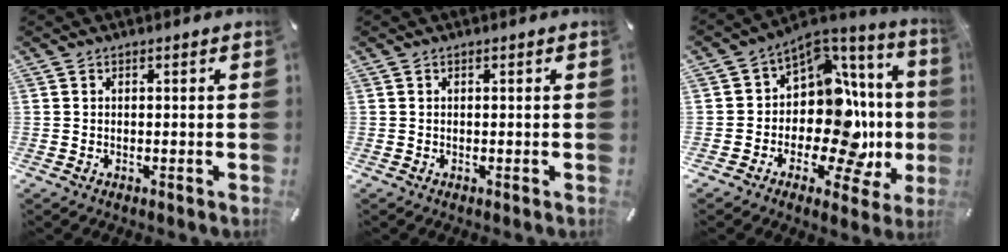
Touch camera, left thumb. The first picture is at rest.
{"total": 0.0}
{"total": 16.3, "force": [-2.2, 10.3, 12.4], "torque": [-0.193, -0.034, -0.038]}